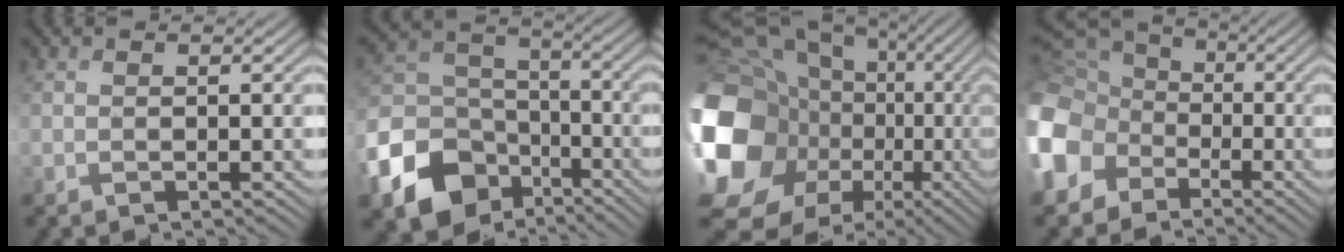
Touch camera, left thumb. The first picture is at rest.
{"total": 16.6, "force": [-8.4, 12.3, 7.2], "torque": [-0.233, -0.052, -0.144]}
{"total": 21.5, "force": [-2.4, 17.7, 11.8], "torque": [-0.322, -0.033, -0.038]}
{"total": 16.2, "force": [-4.2, 13.4, 8.0], "torque": [-0.253, -0.033, -0.100]}